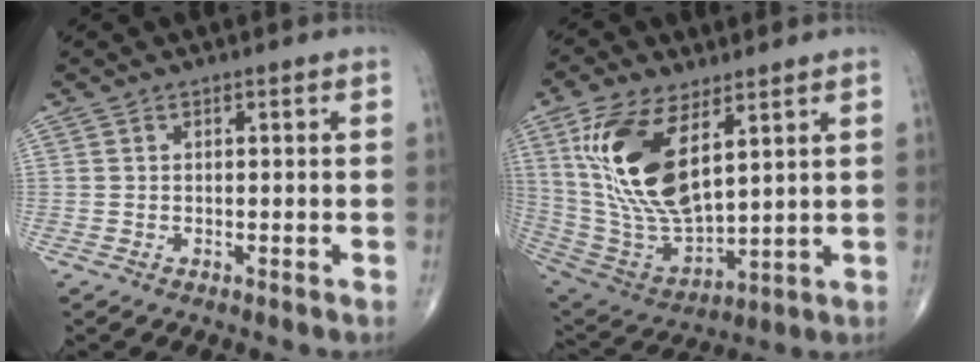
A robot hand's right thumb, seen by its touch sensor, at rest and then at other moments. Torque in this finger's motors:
{"motor_torque": [-0.72, 2.51, 2.03, 0.75, 0.62]}